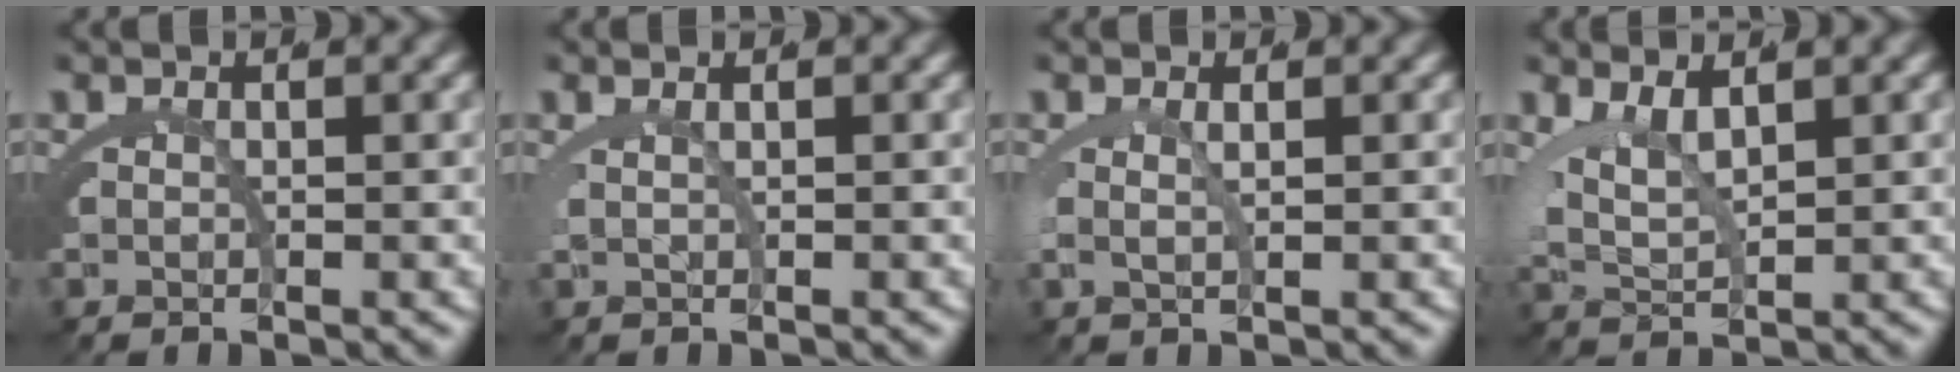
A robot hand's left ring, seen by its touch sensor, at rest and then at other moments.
{"total": 1.1, "force": [0.6, -0.3, 0.9], "torque": [-0.020, 0.000, 0.017]}
{"total": 1.5, "force": [0.6, 0.1, 1.3], "torque": [-0.040, -0.010, 0.018]}
{"total": 4.6, "force": [1.4, 2.9, 3.3], "torque": [-0.077, -0.007, 0.029]}